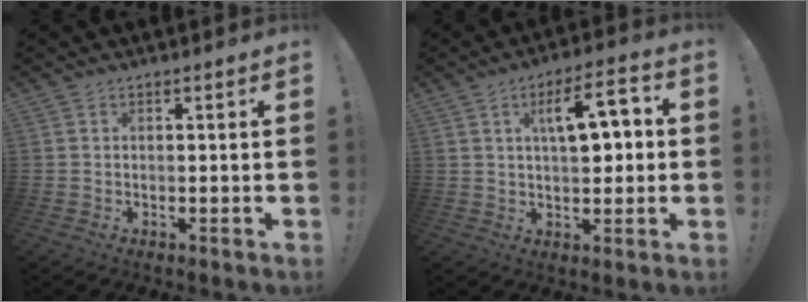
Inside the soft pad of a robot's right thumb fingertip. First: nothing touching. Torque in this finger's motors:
{"motor_torque": [0.09, 0.13, 0.13, 0.09, 0.07]}